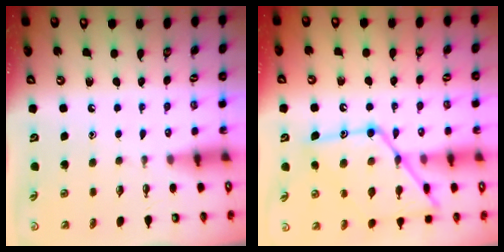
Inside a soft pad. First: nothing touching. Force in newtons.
{"total": 19.7, "press": 19.7, "slide": 1.4}